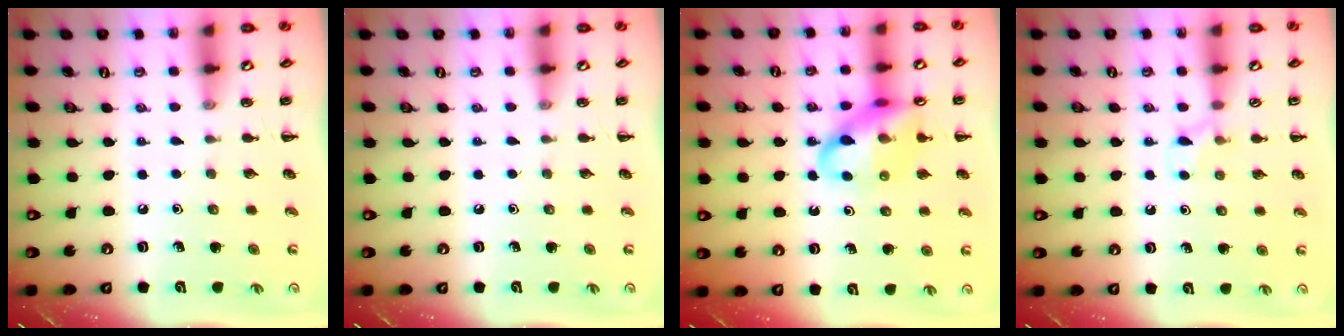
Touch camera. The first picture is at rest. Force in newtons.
{"total": 0.0}
{"total": 14.6, "press": 14.4, "slide": 2.4}
{"total": 6.1, "press": 5.8, "slide": 2.0}